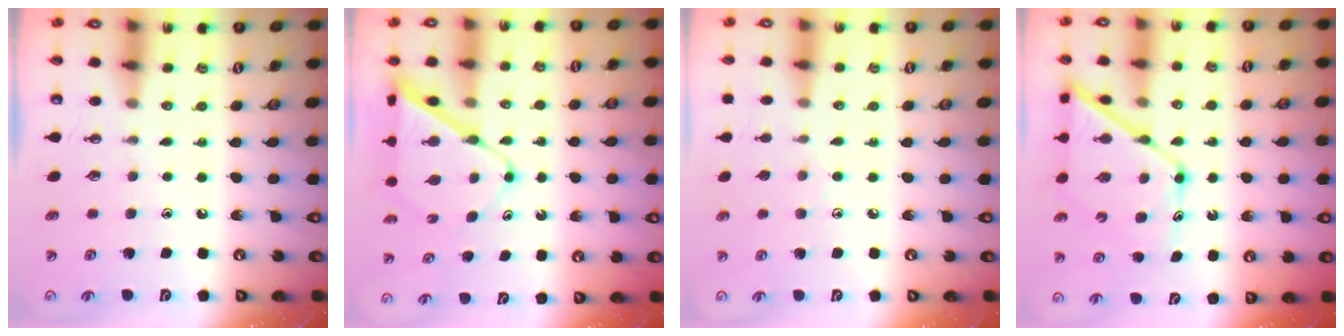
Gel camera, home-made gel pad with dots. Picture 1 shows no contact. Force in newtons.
{"total": 9.3, "press": 9.2, "slide": 0.7}
{"total": 5.7, "press": 5.7, "slide": 0.7}
{"total": 13.3, "press": 13.2, "slide": 1.2}